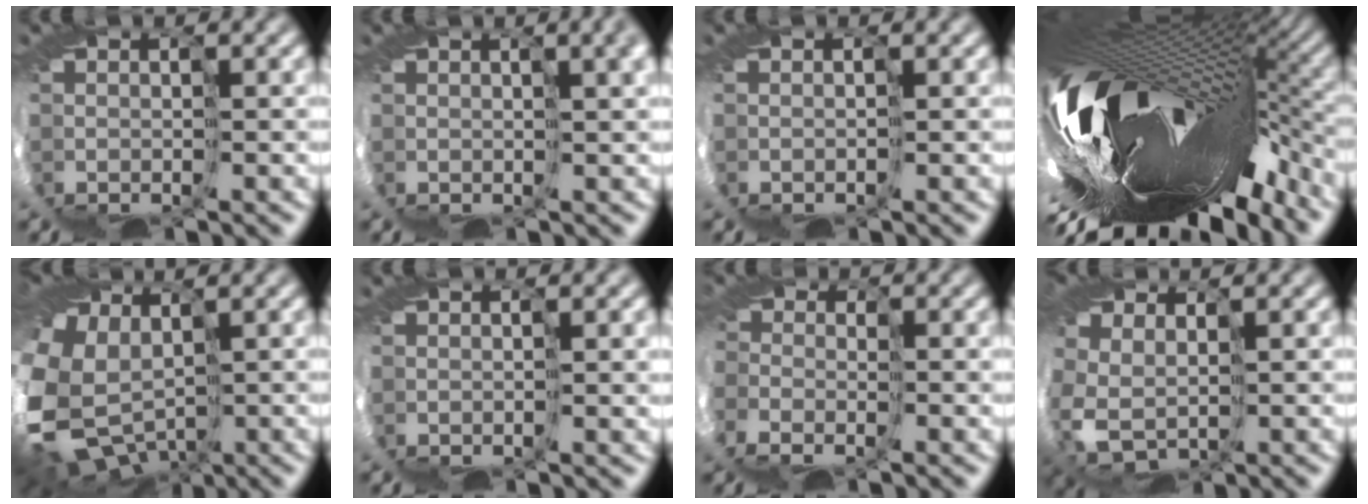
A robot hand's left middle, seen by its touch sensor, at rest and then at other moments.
{"total": 6.9, "force": [2.5, 3.0, 5.7], "torque": [-0.070, 0.015, 0.025]}
{"total": 0.0}
{"total": 14.6, "force": [-3.9, 5.8, 12.9], "torque": [-0.212, -0.032, -0.062]}
{"total": 10.4, "force": [-1.4, 7.8, 6.7], "torque": [-0.218, -0.038, 0.009]}
{"total": 1.6, "force": [0.6, 0.0, 1.5], "torque": [-0.023, 0.001, 0.006]}
{"total": 4.5, "force": [-2.4, 3.1, 2.1], "torque": [-0.052, -0.013, -0.039]}
{"total": 6.4, "force": [0.6, 5.0, 4.1], "torque": [-0.140, -0.037, 0.041]}